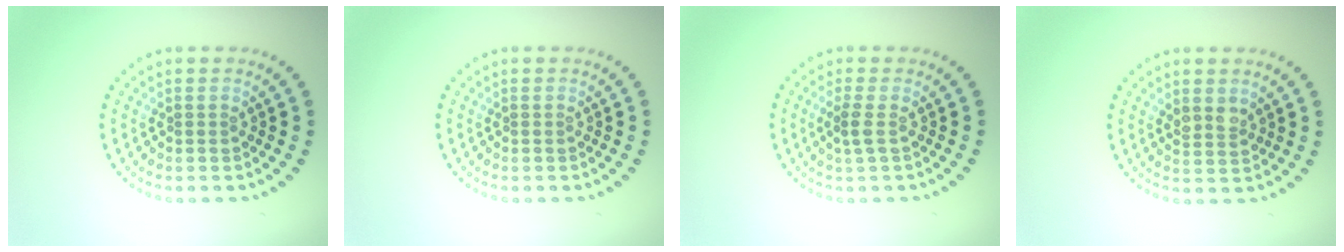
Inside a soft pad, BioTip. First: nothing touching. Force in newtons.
{"total": 0.0}
{"total": 1.2, "press": 1.0, "slide": 0.8}
{"total": 1.7, "press": 1.5, "slide": 0.7}